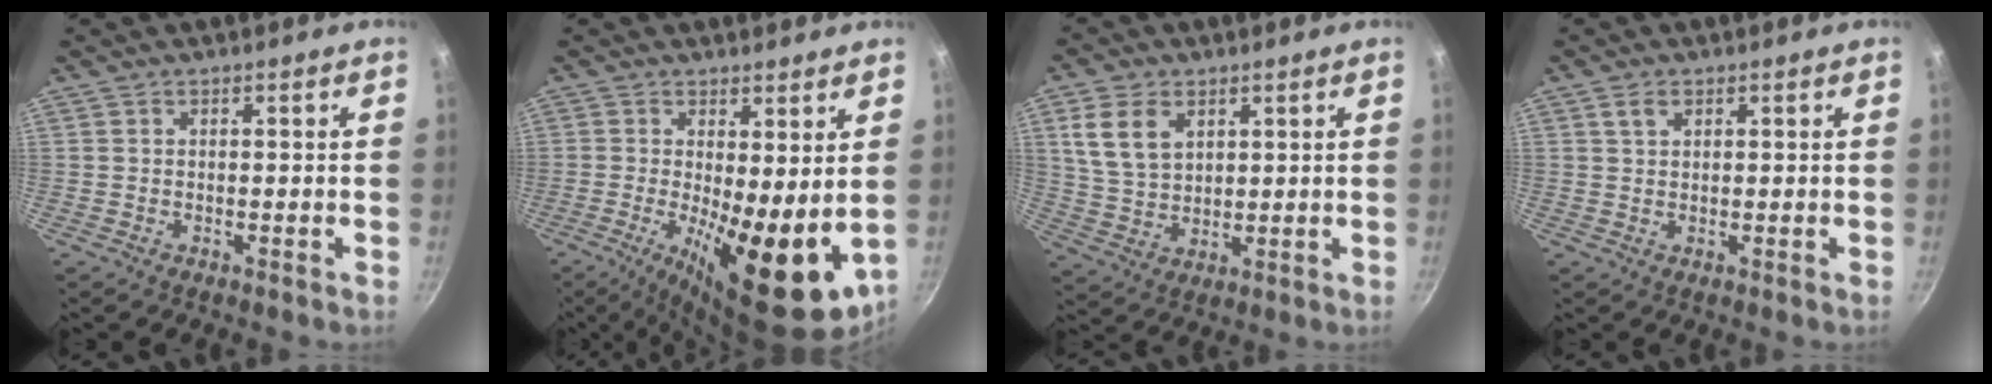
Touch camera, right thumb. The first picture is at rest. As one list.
[{"total": 15.6, "force": [-0.9, 5.6, 14.5], "torque": [-0.198, -0.024, -0.003]}, {"total": 9.0, "force": [3.4, 6.3, 5.4], "torque": [-0.088, -0.014, 0.074]}, {"total": 2.1, "force": [1.1, 1.4, 1.2], "torque": [-0.016, 0.000, 0.021]}]